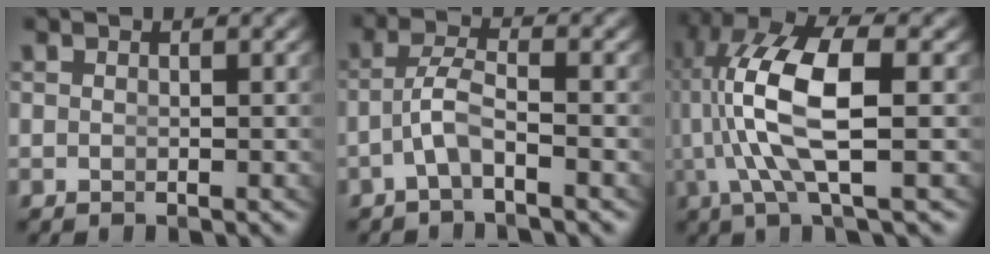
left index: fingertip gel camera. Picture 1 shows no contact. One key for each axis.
{"total": 2.7, "fx": -1.8, "fy": 0.3, "fz": 2.0, "tx": -0.045, "ty": -0.001, "tz": -0.030}
{"total": 8.0, "fx": 1.1, "fy": 2.6, "fz": 7.5, "tx": -0.161, "ty": -0.009, "tz": 0.025}